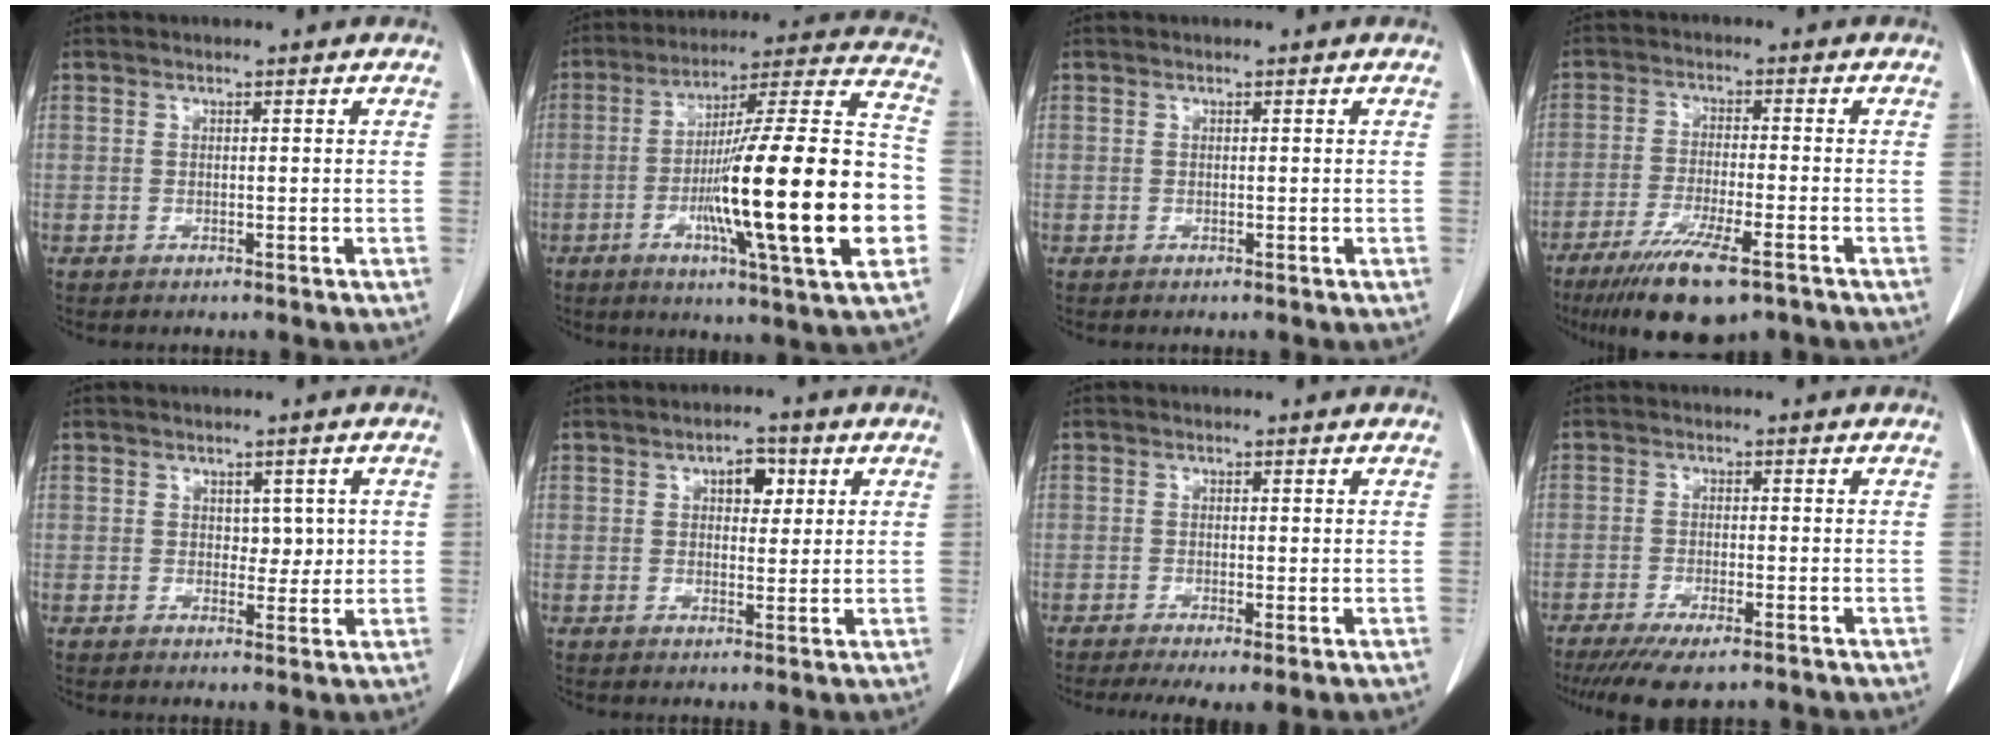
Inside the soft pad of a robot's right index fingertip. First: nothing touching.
{"total": 26.0, "force": [-5.7, 1.2, 25.4], "torque": [-0.353, -0.001, -0.098]}
{"total": 0.0}
{"total": 11.5, "force": [-7.6, 2.1, 8.4], "torque": [-0.142, -0.026, -0.120]}
{"total": 2.9, "force": [0.7, 1.9, 2.1], "torque": [-0.020, -0.001, 0.012]}
{"total": 4.3, "force": [1.7, 2.3, 3.2], "torque": [-0.045, 0.010, 0.025]}
{"total": 4.5, "force": [-2.5, 1.1, 3.6], "torque": [-0.058, -0.018, -0.041]}
{"total": 8.3, "force": [-6.3, 1.9, 5.0], "torque": [-0.072, -0.015, -0.097]}